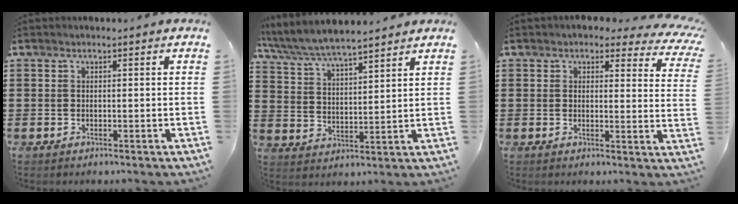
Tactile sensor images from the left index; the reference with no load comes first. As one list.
[{"total": 6.1, "force": [5.7, 0.4, 2.2], "torque": [-0.065, -0.029, 0.099]}, {"total": 3.5, "force": [2.9, 1.2, 1.7], "torque": [-0.030, -0.012, 0.048]}]